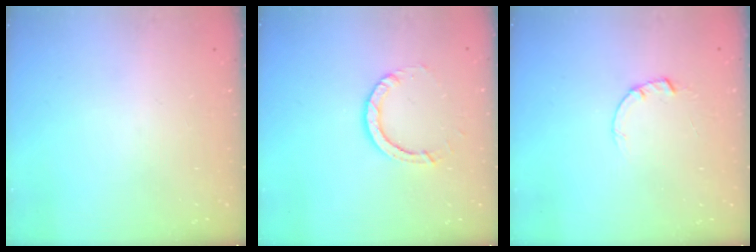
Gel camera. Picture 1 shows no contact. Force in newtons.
{"total": 5.6, "press": 5.6, "slide": 0.4}
{"total": 1.5, "press": 1.5, "slide": 0.3}